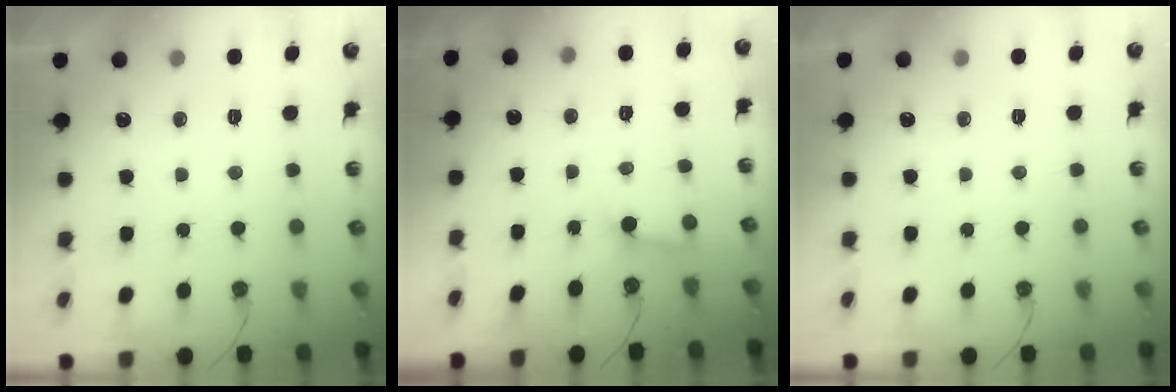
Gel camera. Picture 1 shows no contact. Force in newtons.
{"total": 3.2, "press": 3.2, "slide": 0.1}
{"total": 0.0}